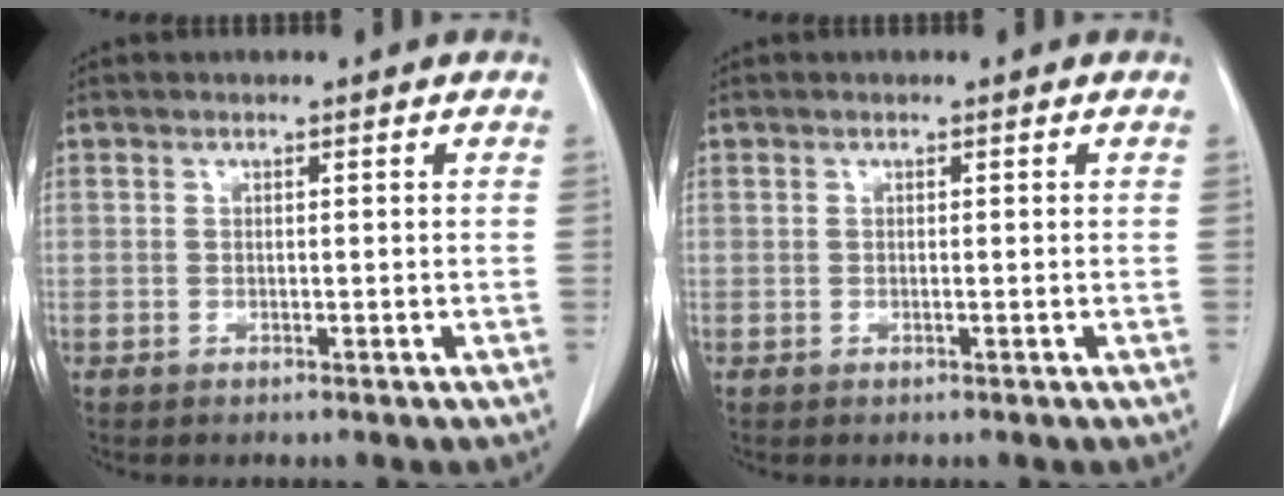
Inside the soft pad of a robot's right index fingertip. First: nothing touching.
{"total": 0.0}